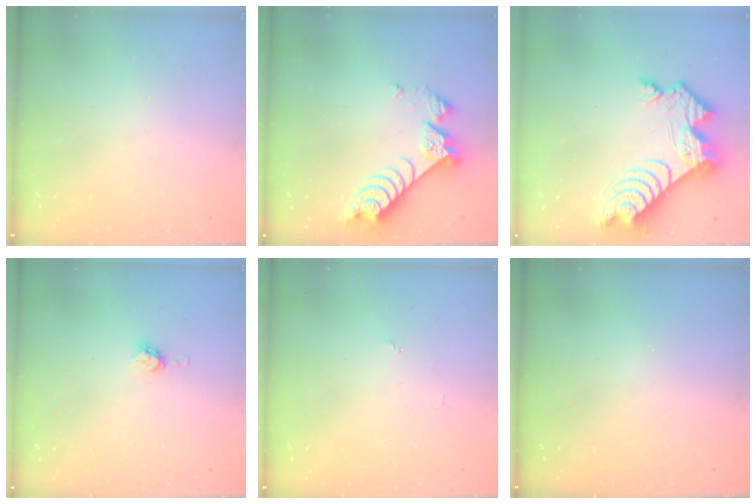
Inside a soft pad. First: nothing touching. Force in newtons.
{"total": 8.0, "press": 8.0, "slide": 0.8}
{"total": 13.4, "press": 13.4, "slide": 1.2}
{"total": 4.5, "press": 4.5, "slide": 0.0}
{"total": 3.7, "press": 3.7, "slide": 0.4}
{"total": 0.0}